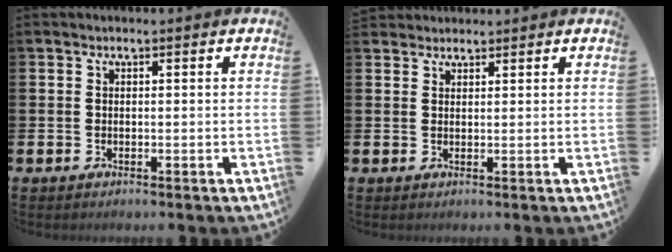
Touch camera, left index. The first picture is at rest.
{"total": 1.9, "force": [1.7, 0.6, -0.2], "torque": [0.013, -0.005, 0.030]}